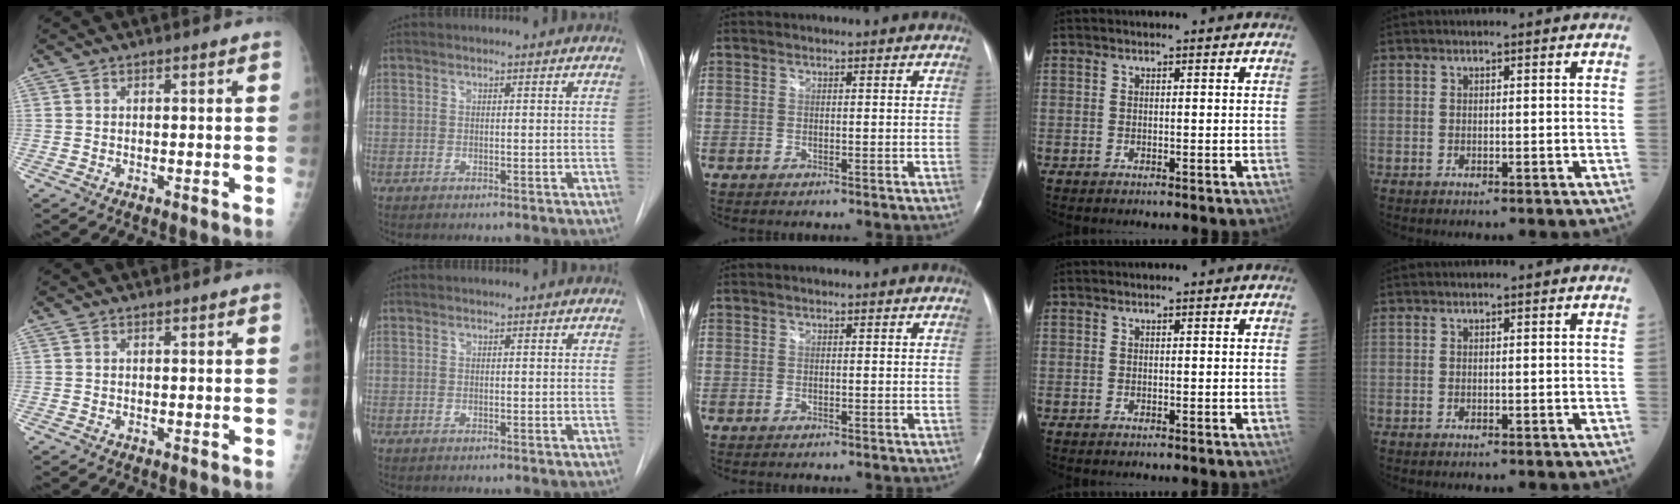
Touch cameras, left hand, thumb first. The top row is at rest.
{}